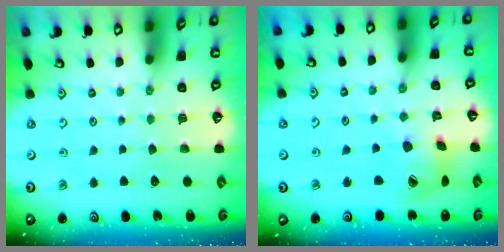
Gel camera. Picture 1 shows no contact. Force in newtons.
{"total": 13.2, "press": 13.1, "slide": 1.7}